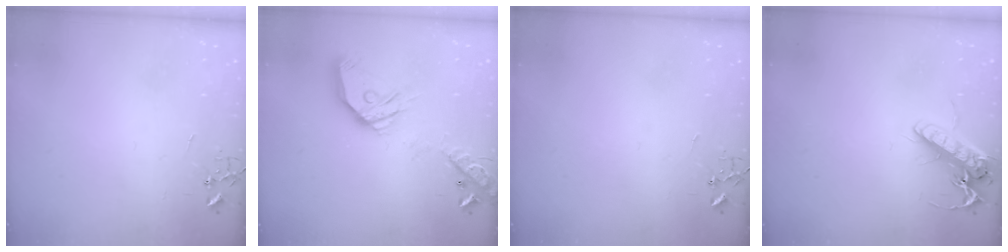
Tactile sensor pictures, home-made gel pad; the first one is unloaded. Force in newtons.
{"total": 18.8, "press": 18.6, "slide": 3.0}
{"total": 0.0}
{"total": 13.8, "press": 13.6, "slide": 2.4}